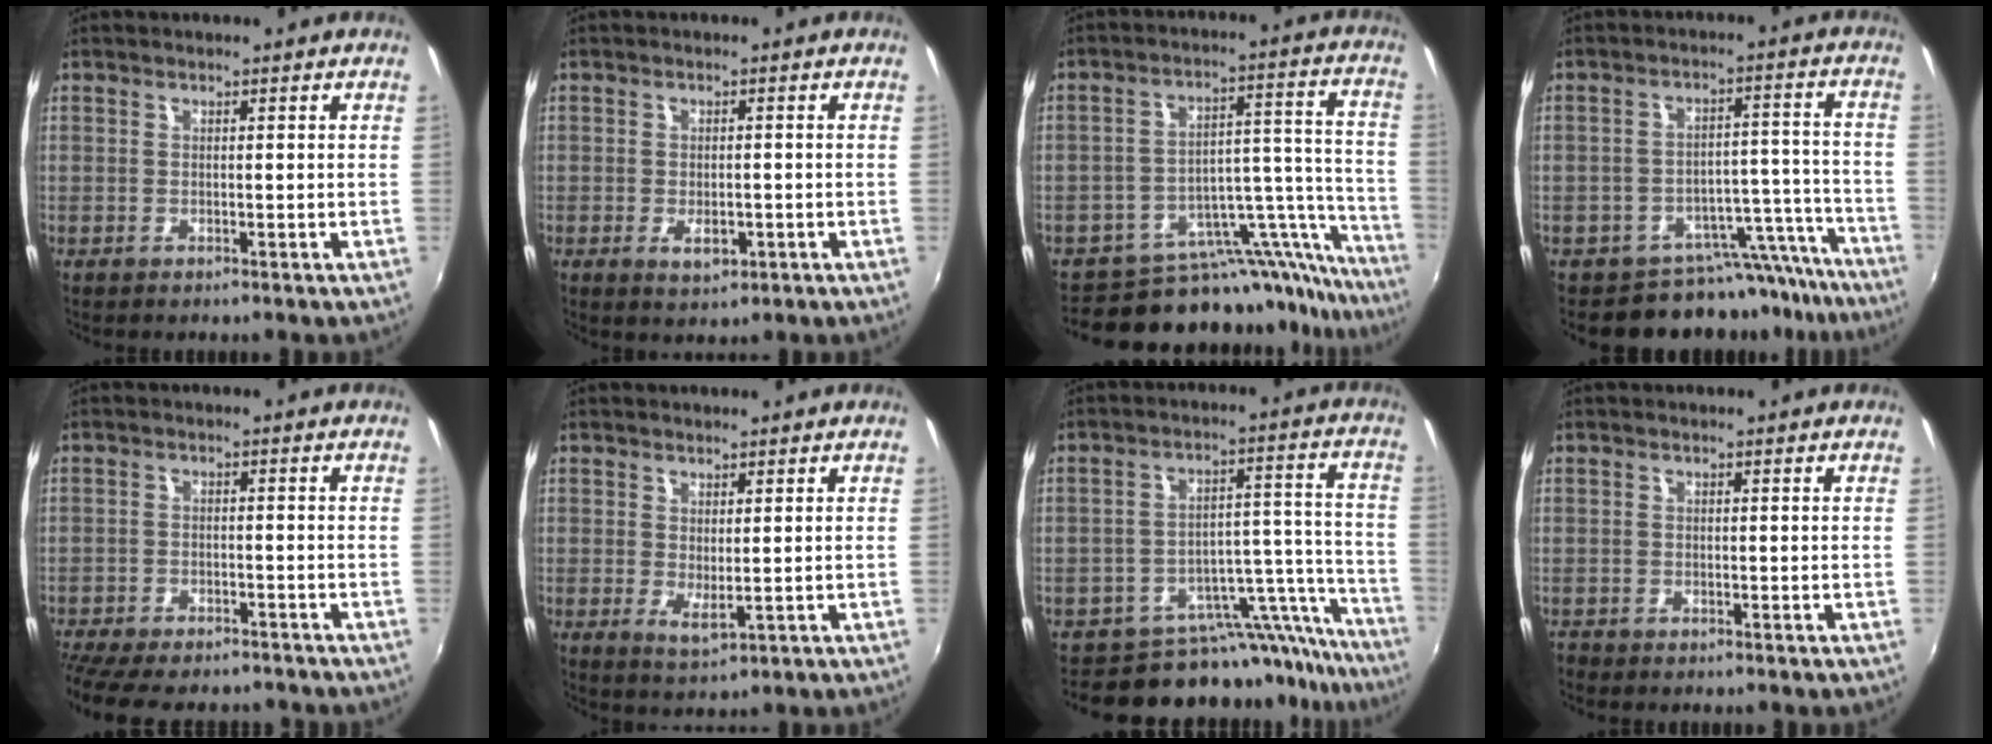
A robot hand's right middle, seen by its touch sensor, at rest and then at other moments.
{"total": 3.5, "force": [-1.2, 1.8, 2.7], "torque": [-0.052, -0.006, -0.013]}
{"total": 22.2, "force": [-20.0, 7.3, 6.4], "torque": [-0.074, 0.038, -0.282]}
{"total": 12.0, "force": [-11.1, 4.6, 1.4], "torque": [-0.001, 0.054, -0.139]}
{"total": 13.7, "force": [-11.8, 3.8, 5.8], "torque": [-0.135, -0.029, -0.178]}
{"total": 2.9, "force": [0.4, 0.8, 2.7], "torque": [-0.046, -0.009, 0.011]}
{"total": 17.7, "force": [-16.8, 5.5, 1.9], "torque": [-0.015, 0.056, -0.238]}
{"total": 1.0, "force": [-0.9, 0.5, 0.1], "torque": [-0.006, -0.001, -0.018]}